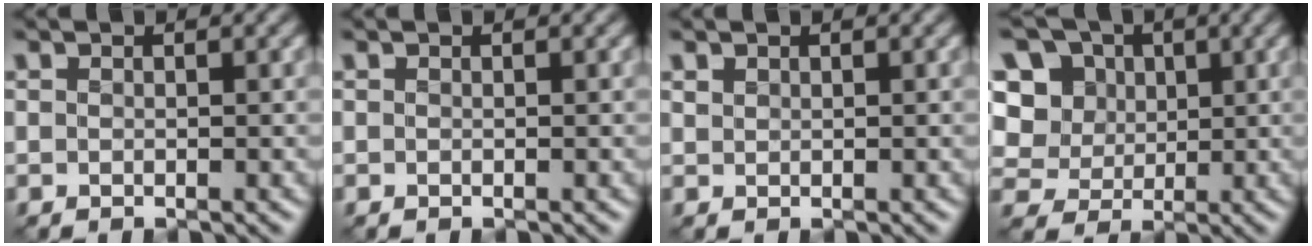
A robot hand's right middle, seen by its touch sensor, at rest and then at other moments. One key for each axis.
{"total": 0.0}
{"total": 0.6, "fx": 0.5, "fy": 0.2, "fz": 0.0, "tx": -0.004, "ty": -0.002, "tz": 0.014}
{"total": 12.1, "fx": 4.2, "fy": 10.2, "fz": 5.1, "tx": -0.125, "ty": 0.027, "tz": 0.065}